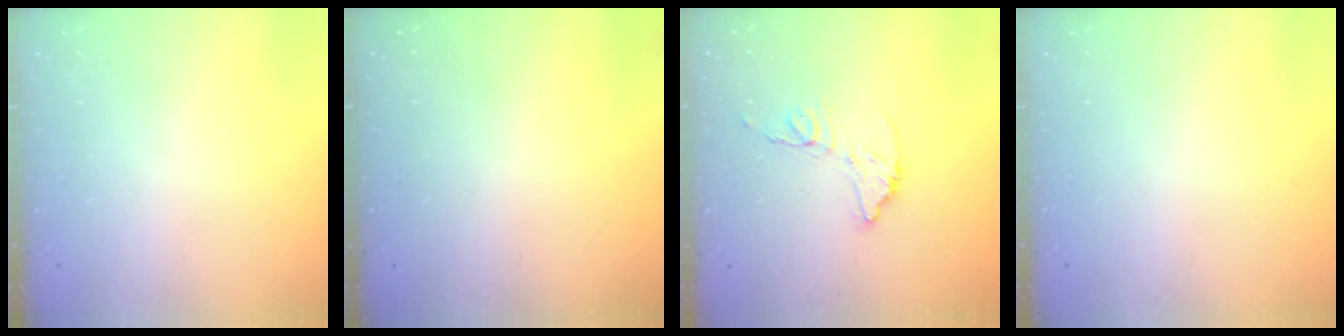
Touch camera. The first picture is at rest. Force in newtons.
{"total": 3.1, "press": 2.9, "slide": 1.1}
{"total": 10.1, "press": 10.1, "slide": 0.8}
{"total": 0.0}